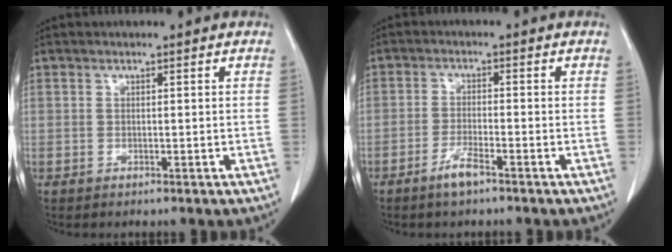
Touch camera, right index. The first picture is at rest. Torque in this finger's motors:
{"motor_torque": [0.46, -0.21, 0.05, 0.03]}